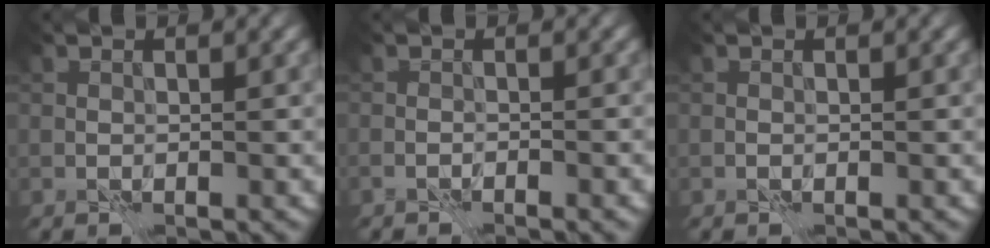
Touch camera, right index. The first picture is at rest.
{"total": 1.4, "force": [-1.2, 0.2, 0.8], "torque": [-0.016, -0.001, -0.023]}
{"total": 0.0}